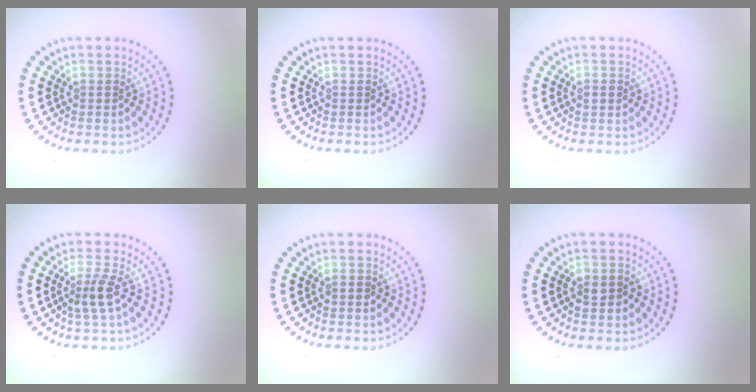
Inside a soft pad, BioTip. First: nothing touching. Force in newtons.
{"total": 0.0}
{"total": 1.2, "press": 1.2, "slide": 0.0}
{"total": 2.3, "press": 1.8, "slide": 1.5}
{"total": 0.8, "press": 0.8, "slide": 0.0}
{"total": 1.6, "press": 1.5, "slide": 0.5}